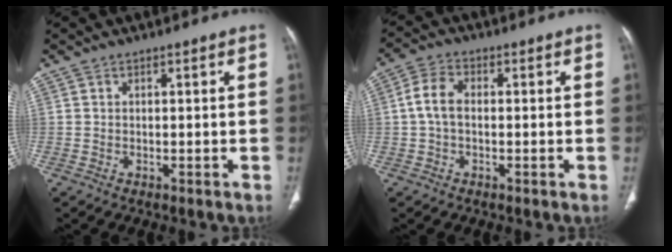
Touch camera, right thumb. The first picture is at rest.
{"total": 5.3, "force": [-0.1, 3.3, 4.1], "torque": [-0.083, 0.016, -0.008]}